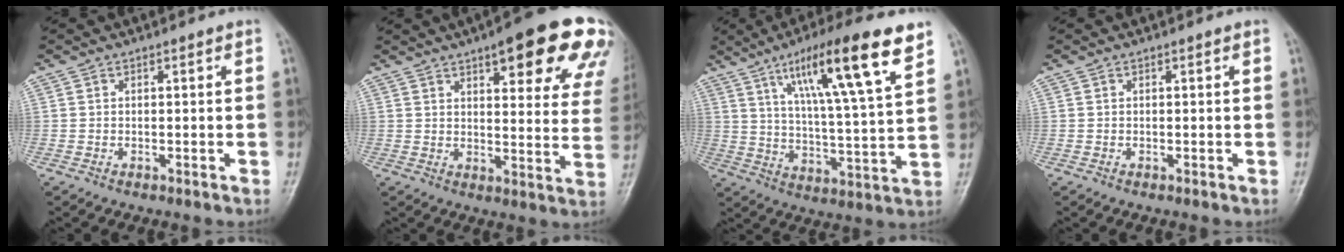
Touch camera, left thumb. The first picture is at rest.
{"total": 22.2, "force": [12.5, 6.5, 17.2], "torque": [-0.185, -0.029, 0.145]}
{"total": 18.5, "force": [10.1, 2.5, 15.4], "torque": [-0.243, -0.034, 0.167]}
{"total": 0.0}